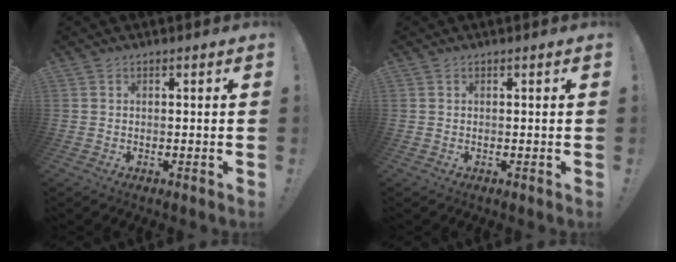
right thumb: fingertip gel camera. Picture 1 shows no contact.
{"total": 0.0}